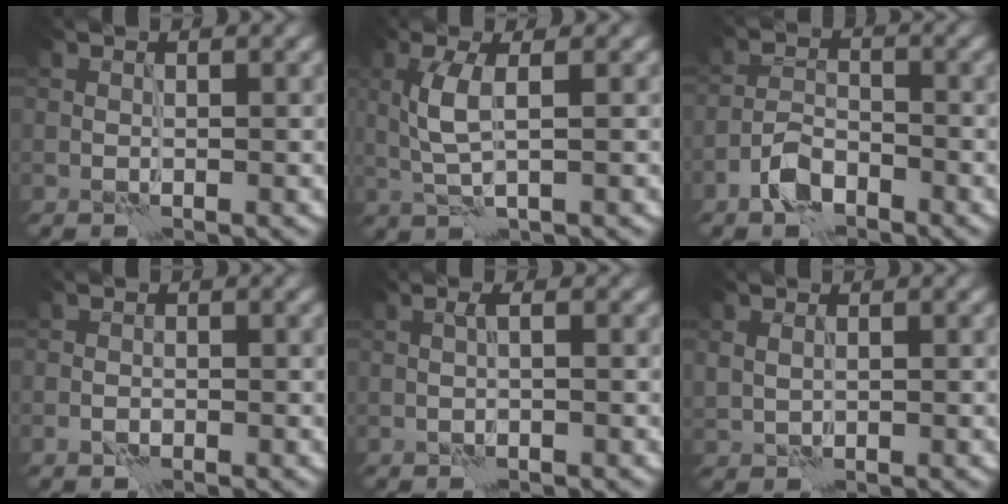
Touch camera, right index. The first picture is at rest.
{"total": 3.3, "force": [0.5, 0.7, 3.1], "torque": [-0.072, 0.000, 0.012]}
{"total": 3.1, "force": [-2.2, 1.4, 1.7], "torque": [-0.032, 0.007, -0.050]}
{"total": 0.8, "force": [-0.5, 0.5, 0.4], "torque": [-0.006, 0.002, -0.011]}
{"total": 1.0, "force": [0.0, 0.0, 1.0], "torque": [-0.021, 0.004, -0.002]}
{"total": 1.1, "force": [0.3, 0.8, 0.7], "torque": [-0.016, -0.001, 0.010]}